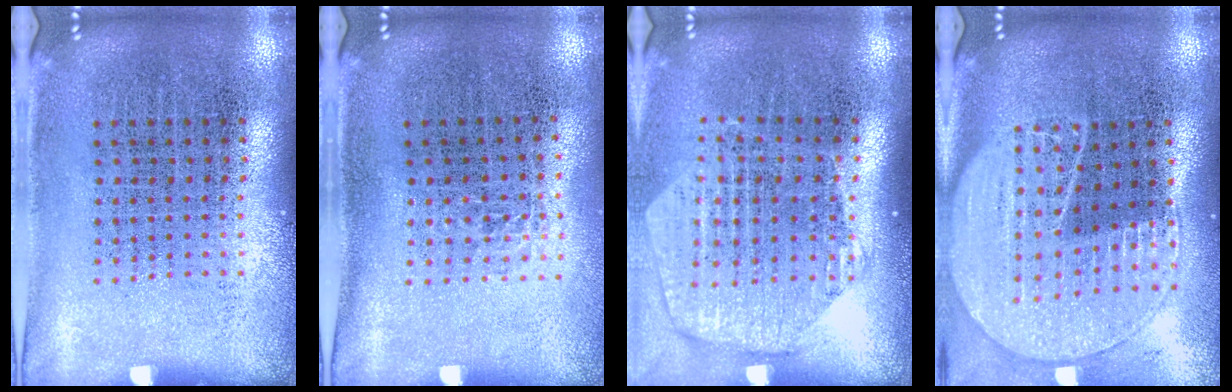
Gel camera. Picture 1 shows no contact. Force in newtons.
{"total": 0.6, "press": 0.5, "slide": 0.5}
{"total": 1.9, "press": 1.7, "slide": 0.9}
{"total": 1.9, "press": 1.8, "slide": 0.8}